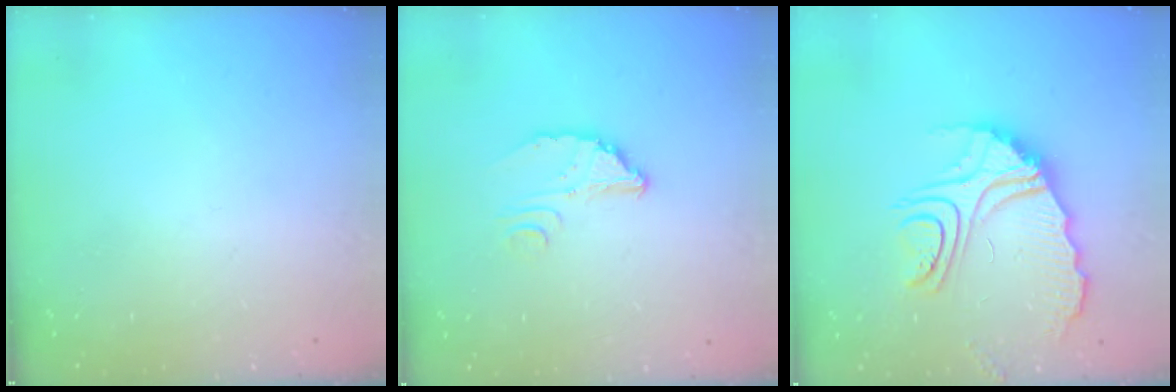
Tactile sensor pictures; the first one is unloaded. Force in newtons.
{"total": 3.8, "press": 3.8, "slide": 0.2}
{"total": 12.7, "press": 12.6, "slide": 1.3}